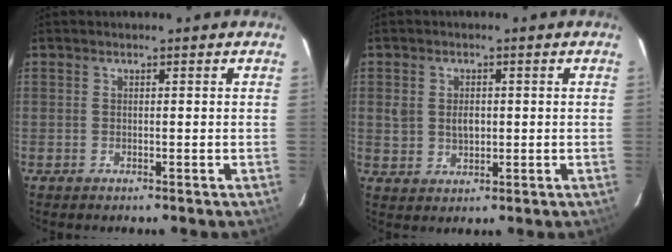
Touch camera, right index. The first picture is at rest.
{"total": 4.2, "force": [0.4, 3.2, 2.6], "torque": [-0.046, 0.005, 0.013]}